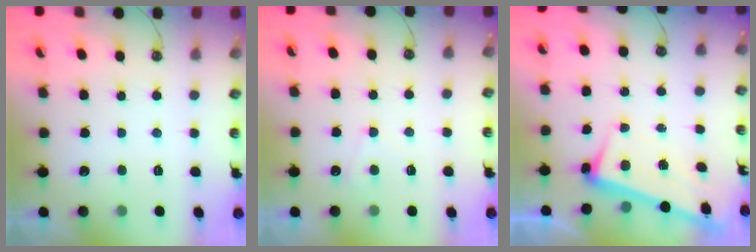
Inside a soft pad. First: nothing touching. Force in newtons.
{"total": 2.7, "press": 2.7, "slide": 0.4}
{"total": 2.6, "press": 2.4, "slide": 0.9}